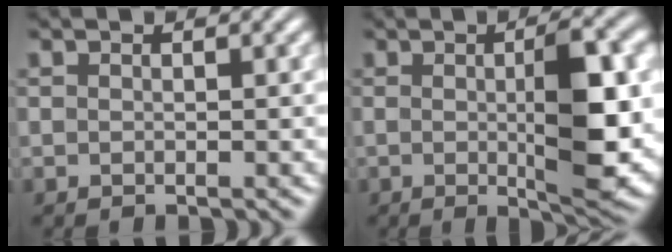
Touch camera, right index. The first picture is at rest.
{"total": 7.6, "force": [-0.4, 1.5, 7.4], "torque": [-0.108, -0.006, -0.007]}